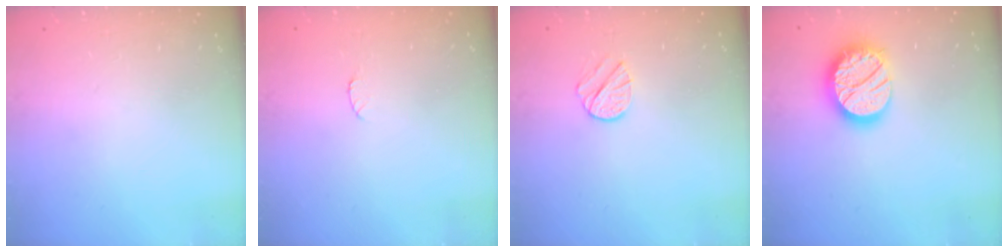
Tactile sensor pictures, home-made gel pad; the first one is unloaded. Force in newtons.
{"total": 4.8, "press": 4.7, "slide": 0.6}
{"total": 7.4, "press": 7.4, "slide": 0.6}
{"total": 18.8, "press": 18.7, "slide": 1.2}